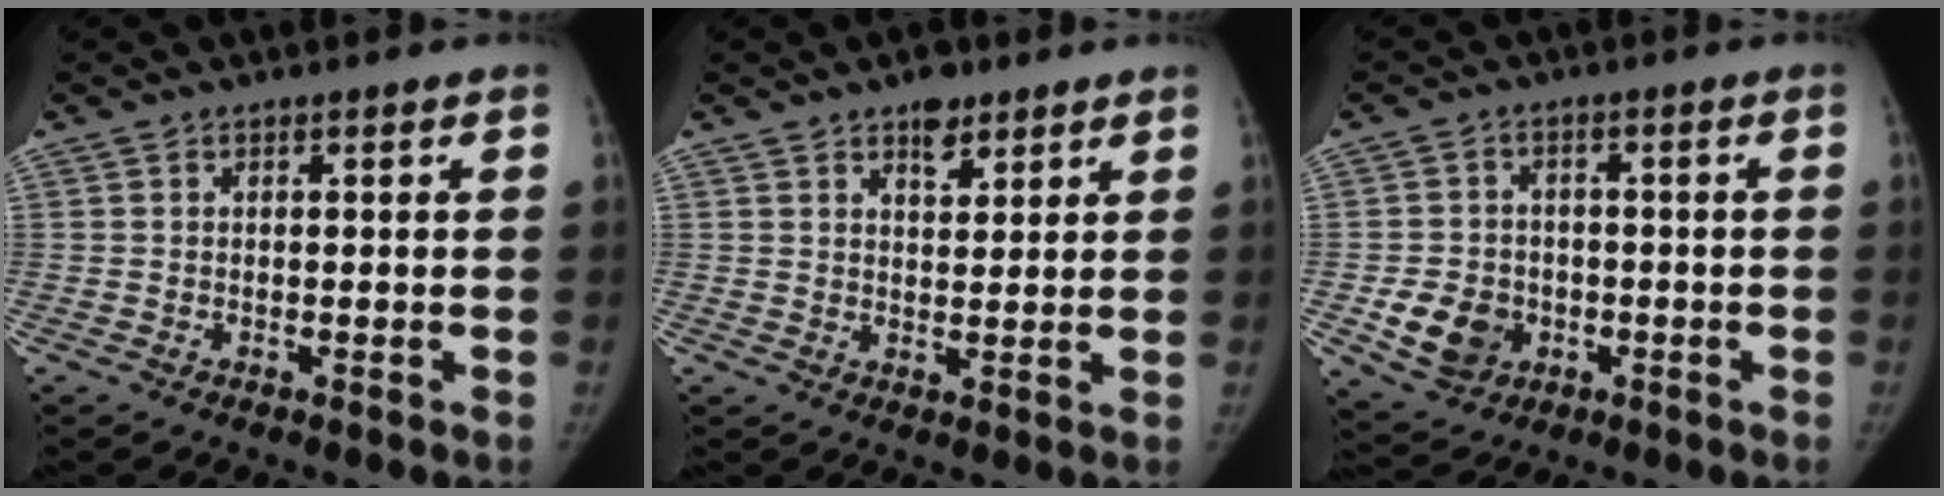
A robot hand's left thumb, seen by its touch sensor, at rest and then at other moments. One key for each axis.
{"total": 4.8, "fx": 3.3, "fy": 2.6, "fz": 2.5, "tx": -0.015, "ty": -0.018, "tz": 0.050}
{"total": 8.2, "fx": -2.4, "fy": 6.9, "fz": 3.9, "tx": -0.047, "ty": 0.009, "tz": -0.032}